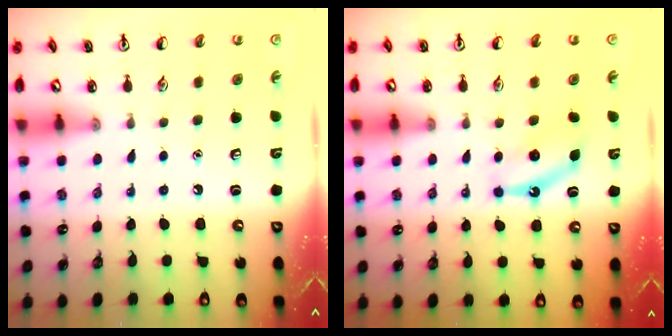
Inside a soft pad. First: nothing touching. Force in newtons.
{"total": 5.3, "press": 5.3, "slide": 0.7}